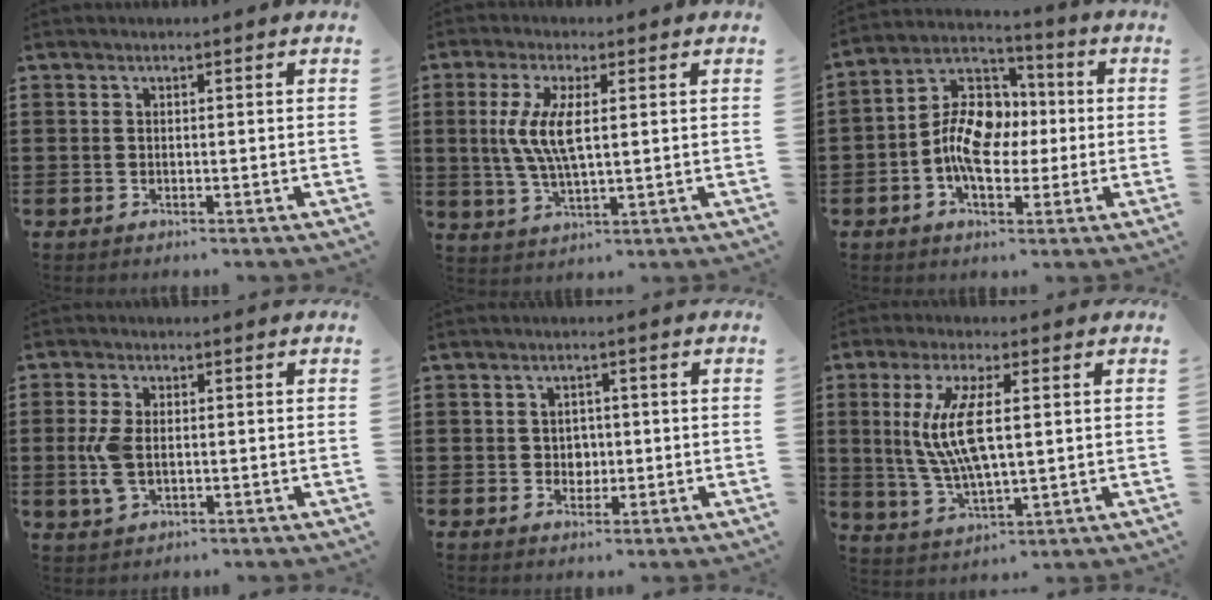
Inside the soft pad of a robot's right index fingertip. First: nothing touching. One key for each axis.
{"total": 7.0, "fx": 1.1, "fy": 2.2, "fz": 6.5, "tx": -0.150, "ty": -0.002, "tz": 0.011}
{"total": 10.9, "fx": -1.1, "fy": 7.2, "fz": 8.1, "tx": -0.172, "ty": 0.009, "tz": -0.028}
{"total": 5.0, "fx": -0.1, "fy": 2.7, "fz": 4.2, "tx": -0.100, "ty": -0.001, "tz": -0.006}
{"total": 2.2, "fx": 0.1, "fy": 2.1, "fz": 0.7, "tx": -0.013, "ty": 0.007, "tz": -0.003}
{"total": 9.4, "fx": 1.6, "fy": 2.9, "fz": 8.8, "tx": -0.196, "ty": -0.004, "tz": 0.021}